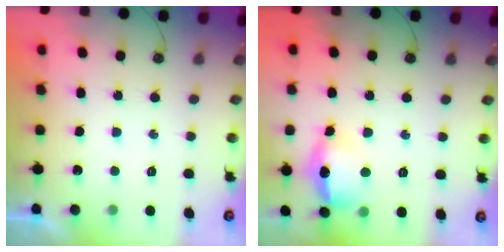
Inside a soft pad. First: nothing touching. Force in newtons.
{"total": 15.1, "press": 15.1, "slide": 1.2}